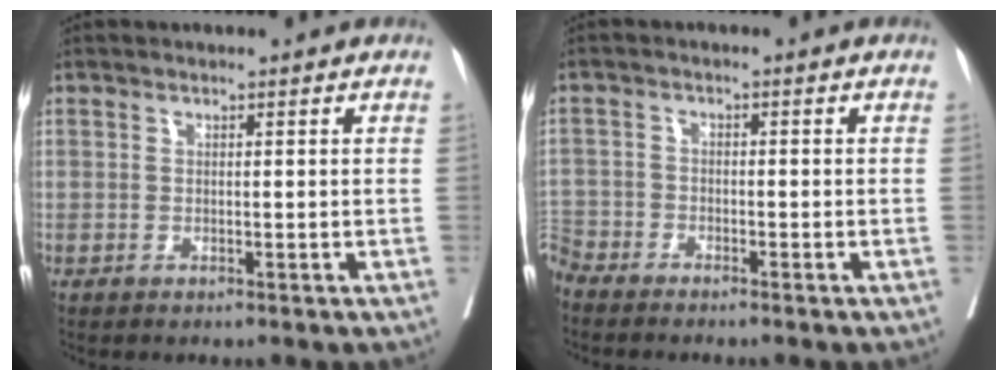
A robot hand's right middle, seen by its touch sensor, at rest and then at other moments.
{"total": 4.0, "force": [-3.9, 0.4, 0.4], "torque": [-0.002, -0.009, -0.080]}